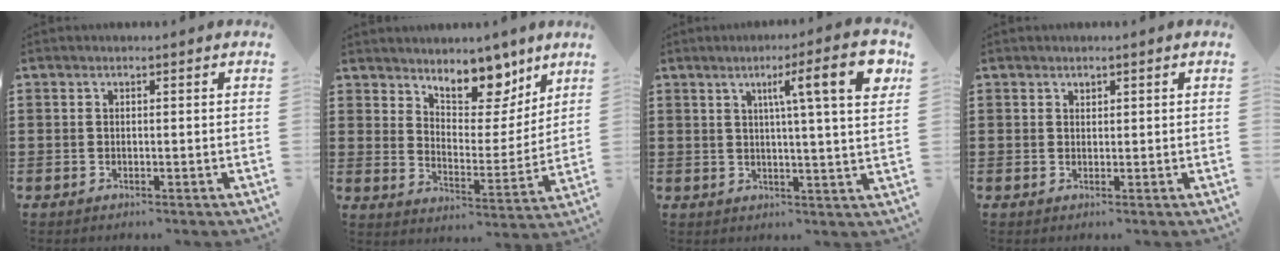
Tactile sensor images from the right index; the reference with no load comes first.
{"total": 9.5, "force": [7.8, 4.3, 3.3], "torque": [-0.063, -0.052, 0.140]}
{"total": 10.2, "force": [4.0, 0.6, 9.3], "torque": [-0.154, -0.003, 0.055]}
{"total": 0.8, "force": [0.6, 0.5, 0.2], "torque": [-0.005, 0.000, 0.013]}